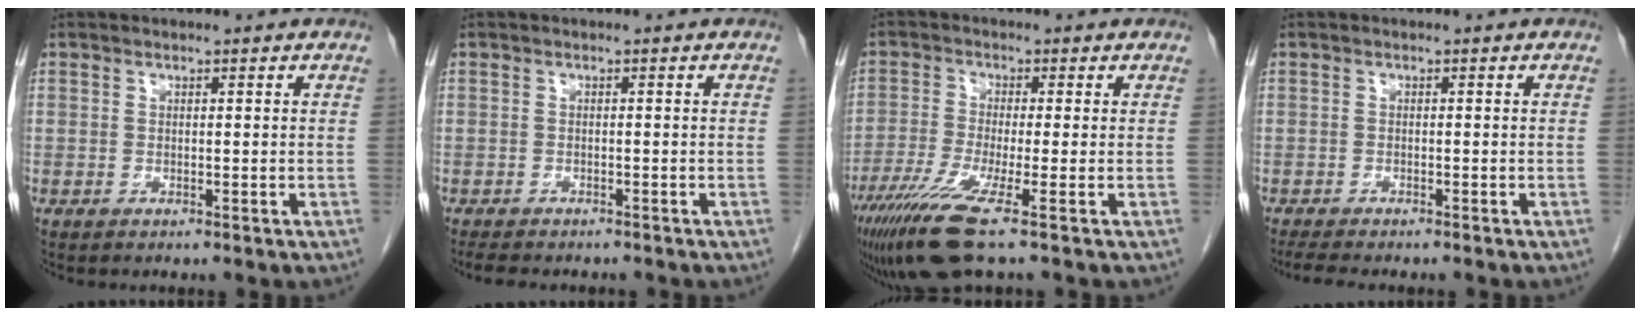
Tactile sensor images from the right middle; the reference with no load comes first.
{"total": 5.9, "force": [-5.0, 1.7, 2.5], "torque": [-0.043, -0.011, -0.067]}
{"total": 8.9, "force": [-5.1, -0.1, 7.3], "torque": [-0.143, -0.027, -0.097]}
{"total": 4.5, "force": [-3.8, 0.6, 2.3], "torque": [-0.039, -0.014, -0.056]}